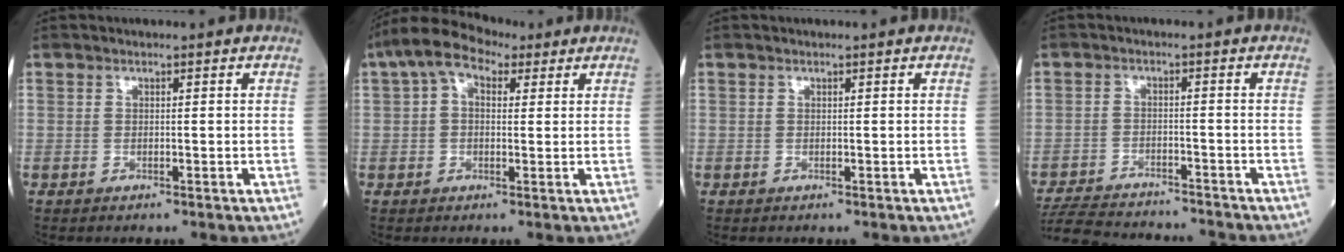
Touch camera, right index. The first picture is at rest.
{"total": 7.1, "force": [3.2, 4.0, 5.0], "torque": [-0.103, 0.047, 0.052]}
{"total": 0.0}
{"total": 13.4, "force": [-12.6, 2.6, 3.8], "torque": [-0.076, -0.002, -0.187]}